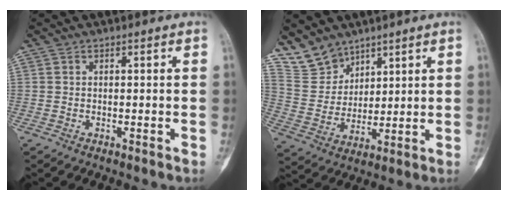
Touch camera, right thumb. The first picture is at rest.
{"total": 8.7, "force": [7.2, 4.8, 1.2], "torque": [-0.006, -0.047, 0.161]}